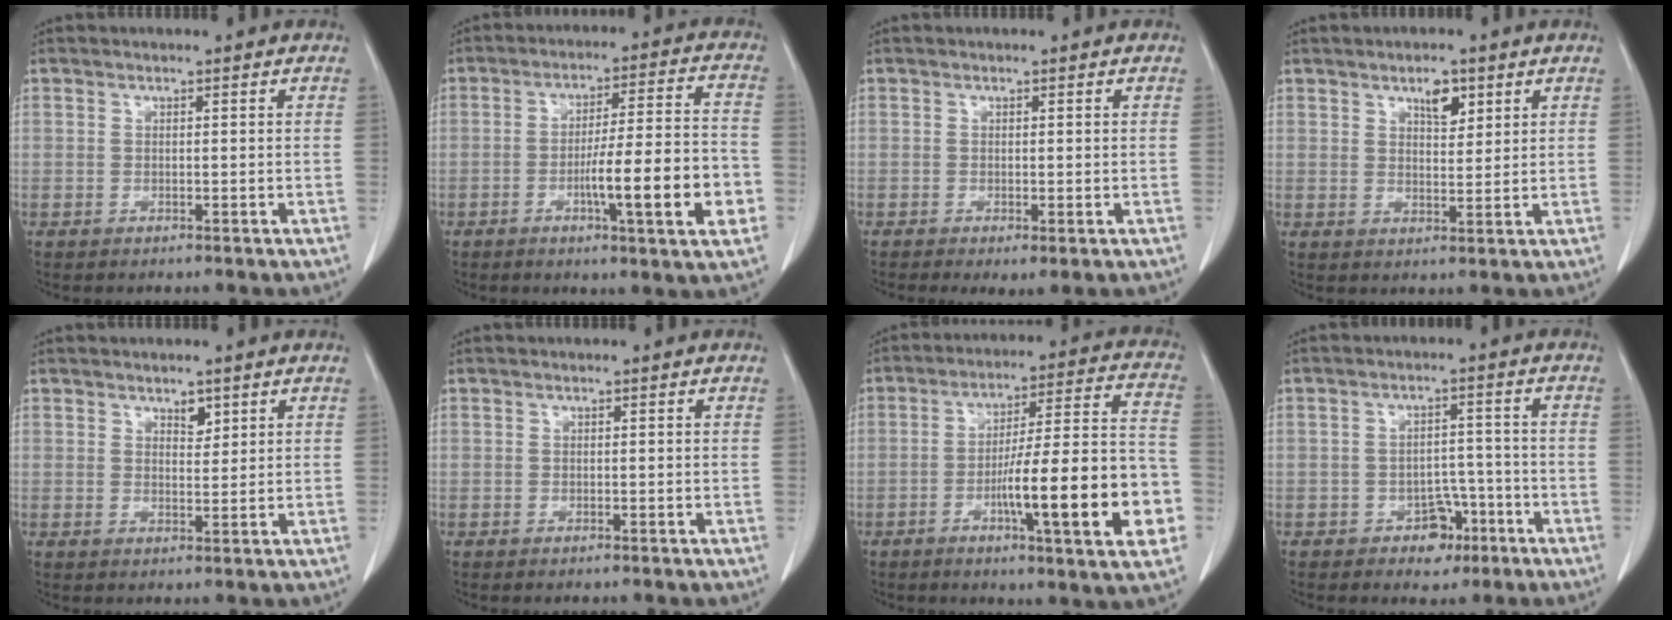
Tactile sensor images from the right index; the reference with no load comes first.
{"total": 14.0, "force": [-4.3, 0.7, 13.3], "torque": [-0.202, -0.001, -0.065]}
{"total": 2.6, "force": [-0.9, 0.6, 2.4], "torque": [-0.039, -0.011, -0.009]}
{"total": 3.8, "force": [2.2, 1.6, 2.6], "torque": [-0.043, -0.002, 0.037]}
{"total": 2.0, "force": [1.4, 1.0, 1.1], "torque": [-0.017, -0.006, 0.024]}
{"total": 0.0}
{"total": 19.8, "force": [-5.9, 1.7, 18.8], "torque": [-0.235, 0.013, -0.082]}
{"total": 5.0, "force": [-2.9, 3.3, 2.5], "torque": [-0.026, 0.012, -0.037]}